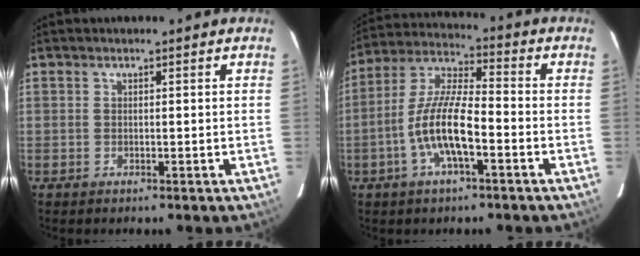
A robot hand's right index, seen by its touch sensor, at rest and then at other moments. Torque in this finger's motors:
{"motor_torque": [0.95, -0.72, 0.54, 0.19]}